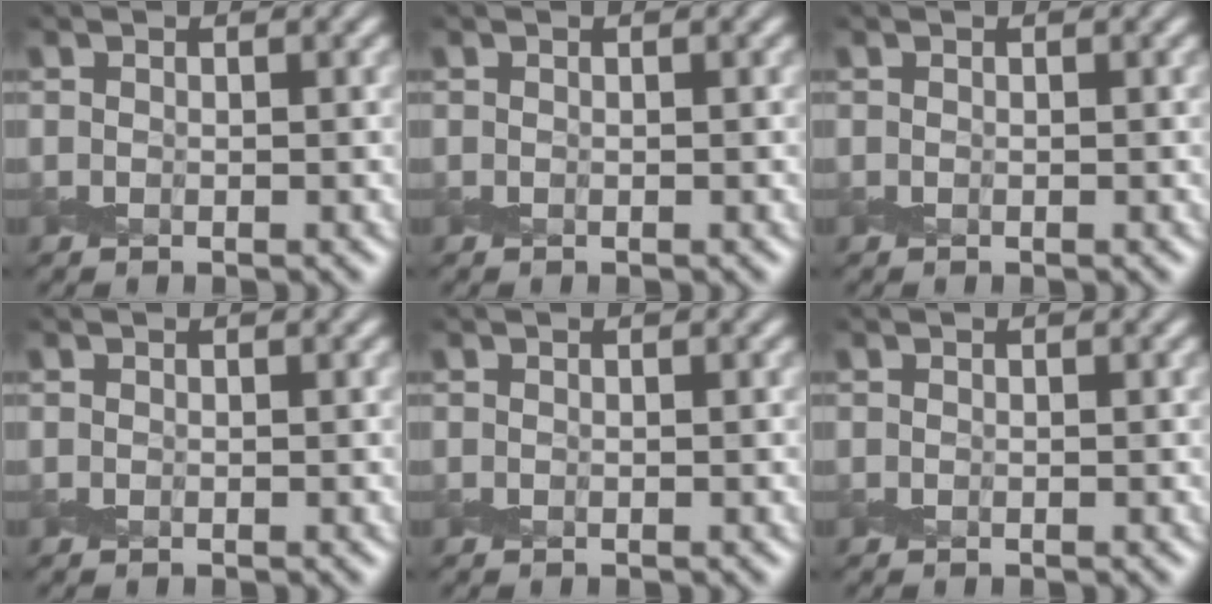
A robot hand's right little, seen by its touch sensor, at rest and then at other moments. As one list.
[{"total": 0.0}, {"total": 0.0}, {"total": 0.0}, {"total": 0.0}, {"total": 0.0}]